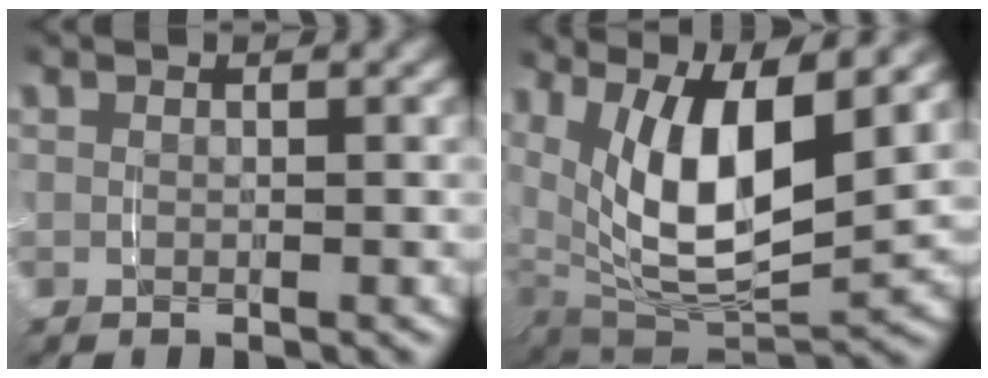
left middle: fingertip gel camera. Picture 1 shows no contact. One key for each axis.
{"total": 11.3, "fx": 0.8, "fy": 7.0, "fz": 8.8, "tx": -0.190, "ty": -0.039, "tz": 0.029}